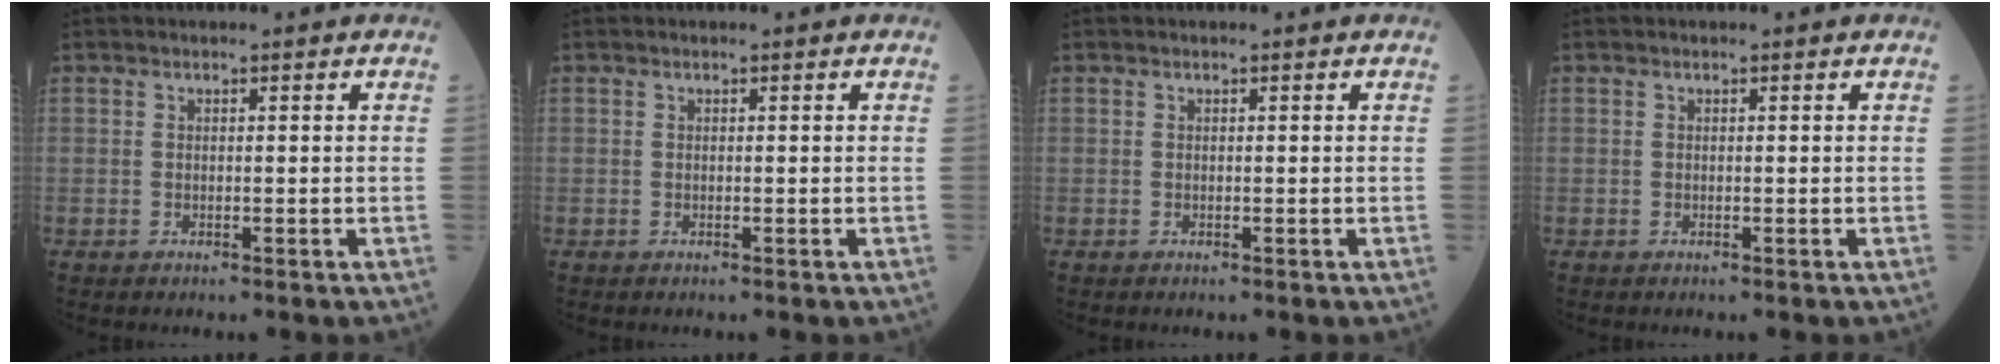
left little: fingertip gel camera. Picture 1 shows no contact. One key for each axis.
{"total": 0.0}
{"total": 0.0}
{"total": 0.0}